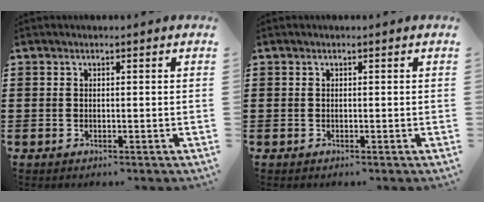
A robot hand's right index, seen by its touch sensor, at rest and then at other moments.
{"total": 0.0}